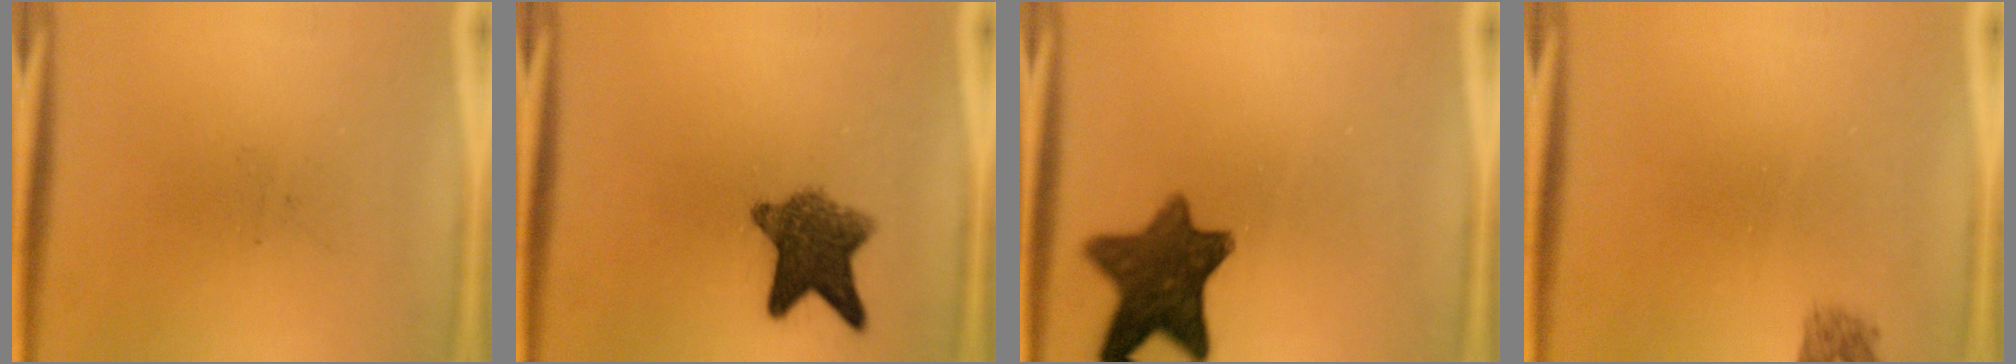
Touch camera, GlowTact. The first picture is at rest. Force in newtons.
{"total": 8.1}
{"total": 10.7}
{"total": 1.4}